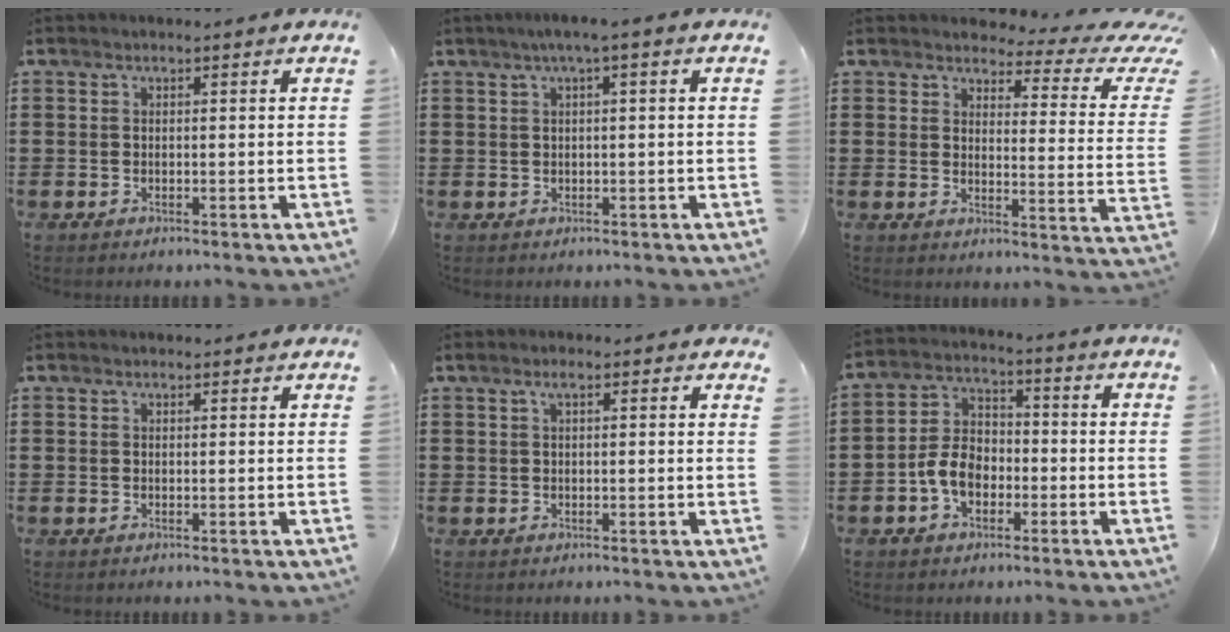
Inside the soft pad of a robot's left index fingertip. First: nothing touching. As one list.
[{"total": 1.9, "force": [0.2, 0.0, 1.9], "torque": [-0.033, -0.001, 0.002]}, {"total": 4.3, "force": [3.4, 1.2, 2.4], "torque": [-0.049, -0.025, 0.052]}, {"total": 0.6, "force": [0.5, 0.3, 0.2], "torque": [-0.006, 0.001, 0.011]}, {"total": 2.0, "force": [1.1, 0.5, 1.6], "torque": [-0.035, 0.003, 0.020]}, {"total": 6.3, "force": [-2.3, 4.2, 4.1], "torque": [-0.102, 0.007, -0.051]}]